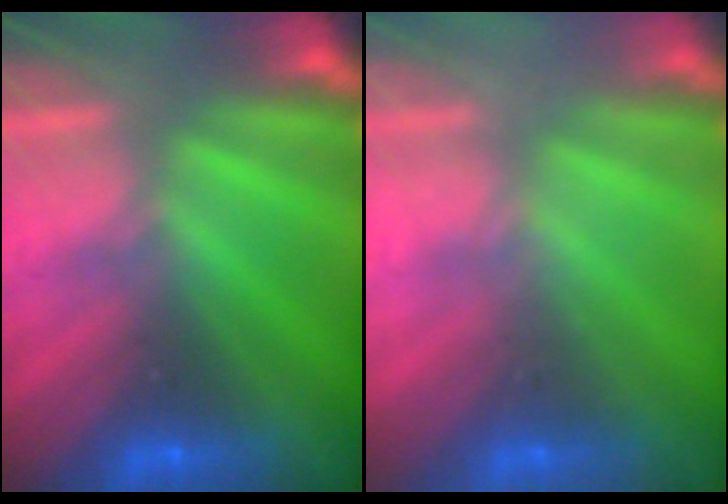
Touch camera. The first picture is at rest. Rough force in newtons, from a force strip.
{"total": 2.3}